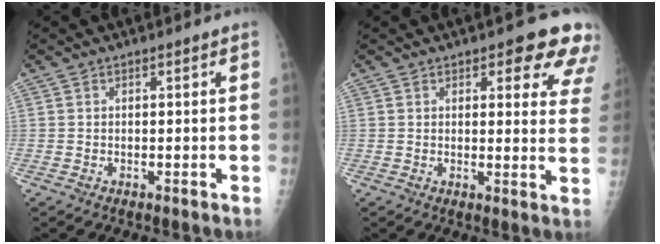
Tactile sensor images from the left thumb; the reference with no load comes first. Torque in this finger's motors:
{"motor_torque": [0.11, 0.20, -0.18, -0.30, -0.02]}